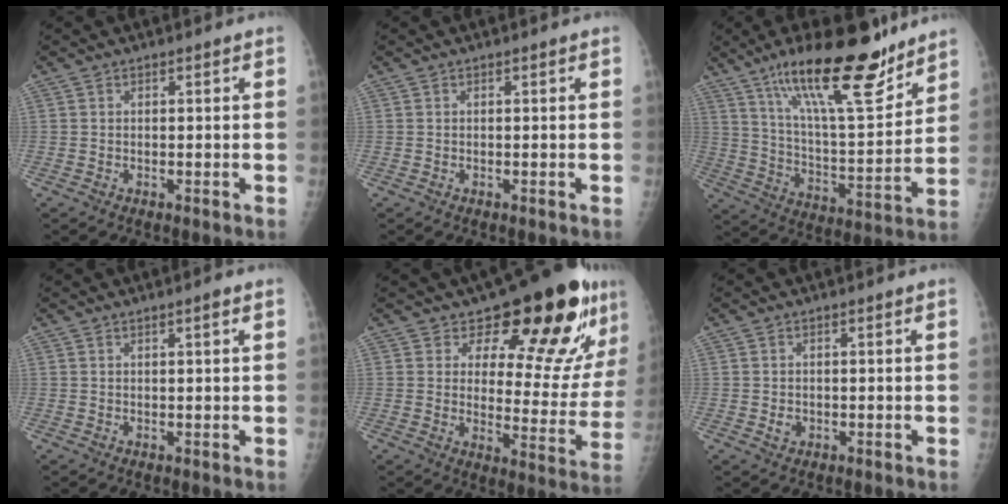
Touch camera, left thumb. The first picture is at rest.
{"total": 0.0}
{"total": 22.8, "force": [15.6, 6.0, 15.4], "torque": [-0.229, -0.075, 0.263]}
{"total": 1.3, "force": [0.7, 0.1, 1.1], "torque": [-0.016, -0.001, 0.010]}
{"total": 19.6, "force": [12.7, 7.9, 12.7], "torque": [-0.121, -0.095, 0.167]}
{"total": 1.5, "force": [-0.2, 1.3, 0.7], "torque": [-0.008, 0.001, 0.001]}